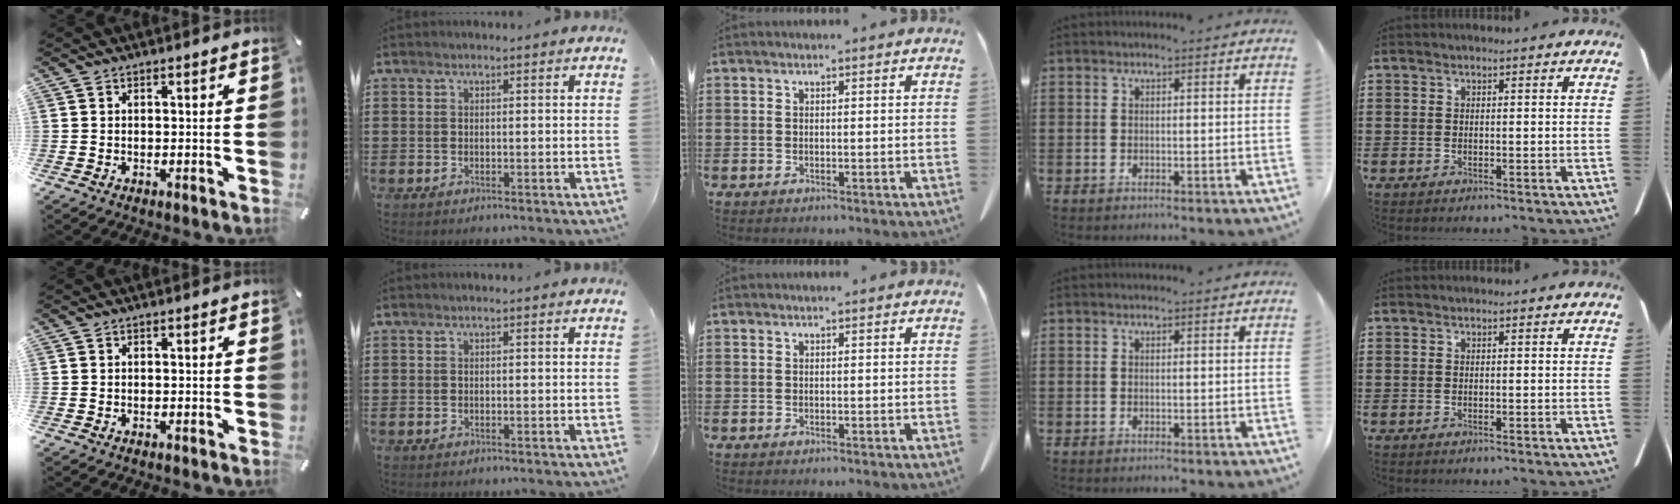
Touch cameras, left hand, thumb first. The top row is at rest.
{}